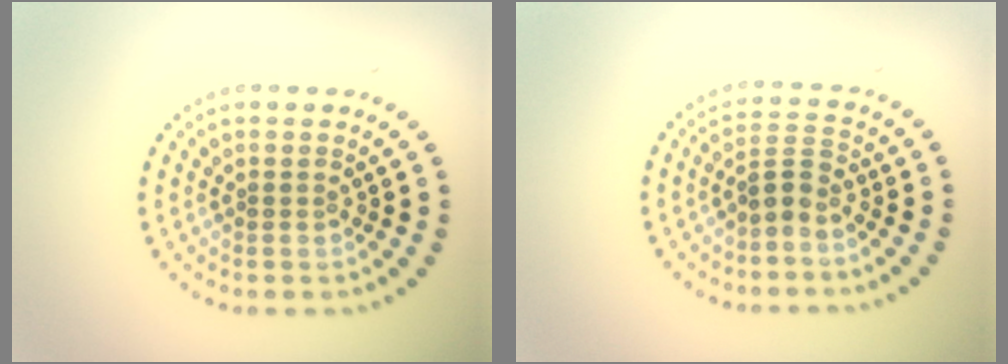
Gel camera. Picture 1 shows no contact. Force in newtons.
{"total": 2.4, "press": 1.6, "slide": 1.7}